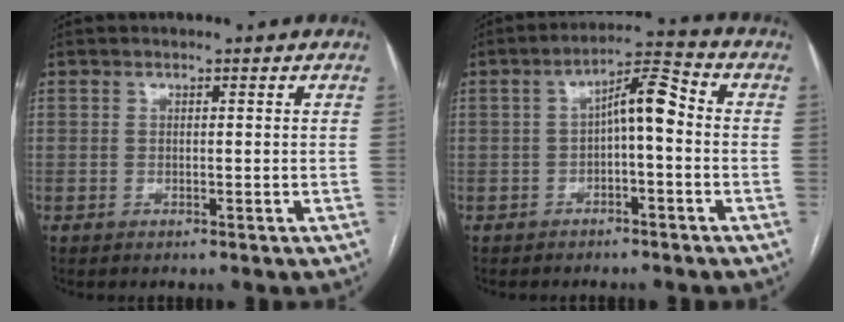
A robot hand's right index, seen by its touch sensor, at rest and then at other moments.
{"total": 6.7, "force": [-0.4, 1.7, 6.5], "torque": [-0.109, 0.032, -0.009]}